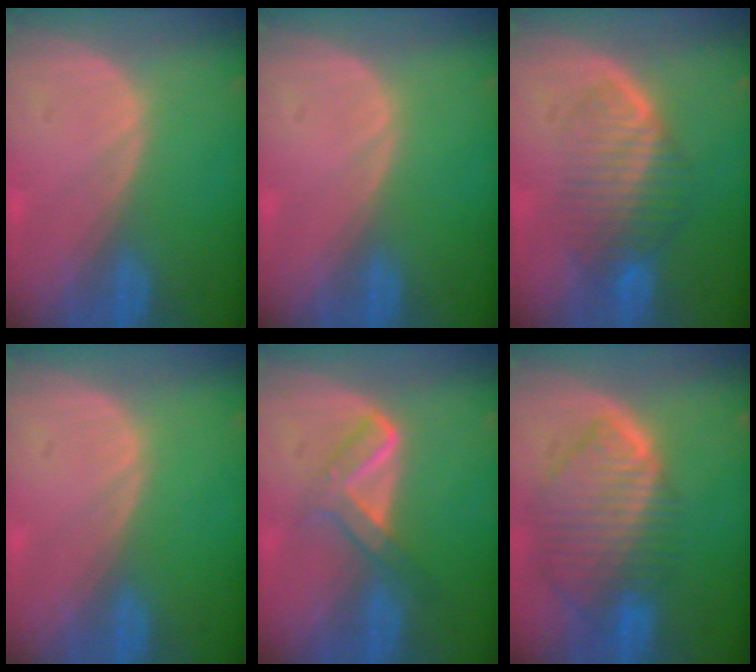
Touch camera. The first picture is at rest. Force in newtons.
{"total": 0.0}
{"total": 6.9, "press": 6.5, "slide": 2.3}
{"total": 0.0}
{"total": 5.1, "press": 4.9, "slide": 1.5}
{"total": 10.1, "press": 8.5, "slide": 5.3}